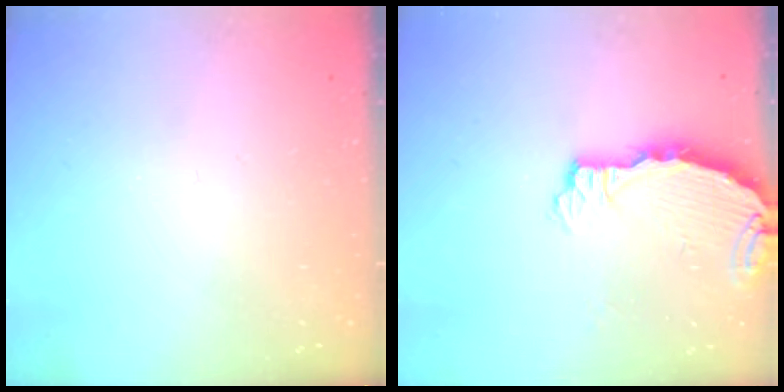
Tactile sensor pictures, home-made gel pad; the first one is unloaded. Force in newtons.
{"total": 3.7, "press": 3.7, "slide": 0.4}